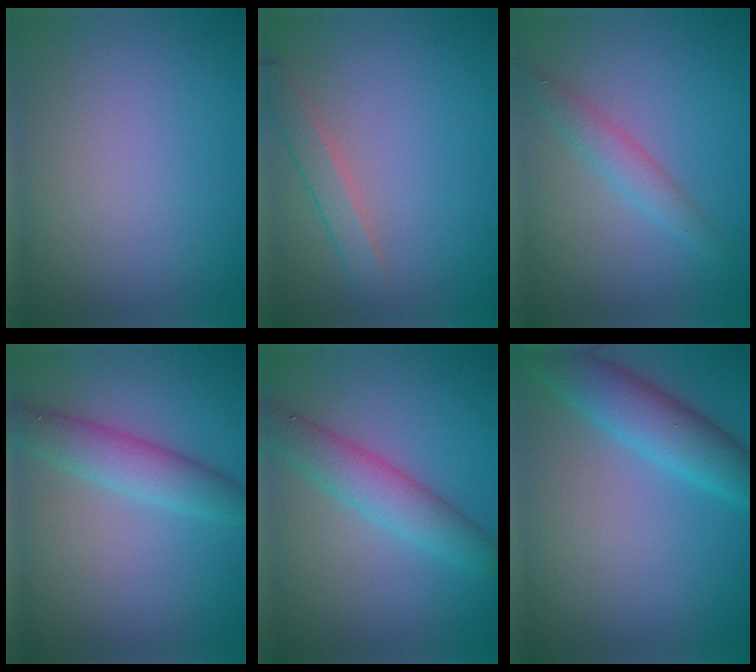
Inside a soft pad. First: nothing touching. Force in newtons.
{"total": 2.1, "press": 2.1, "slide": 0.1}
{"total": 2.2, "press": 2.2, "slide": 0.0}
{"total": 3.8, "press": 3.8, "slide": 0.1}
{"total": 4.1, "press": 4.0, "slide": 0.4}
{"total": 4.9, "press": 4.9, "slide": 0.0}